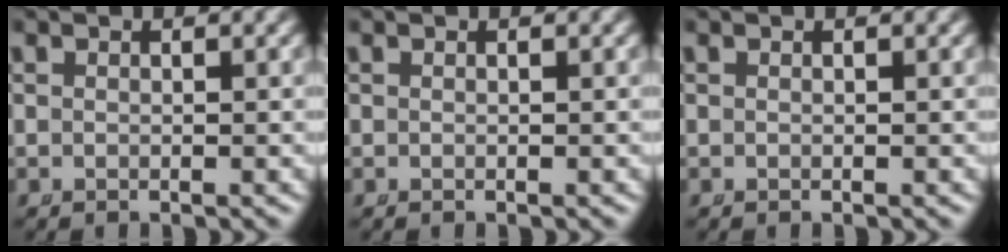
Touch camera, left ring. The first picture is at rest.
{"total": 0.0}
{"total": 0.0}